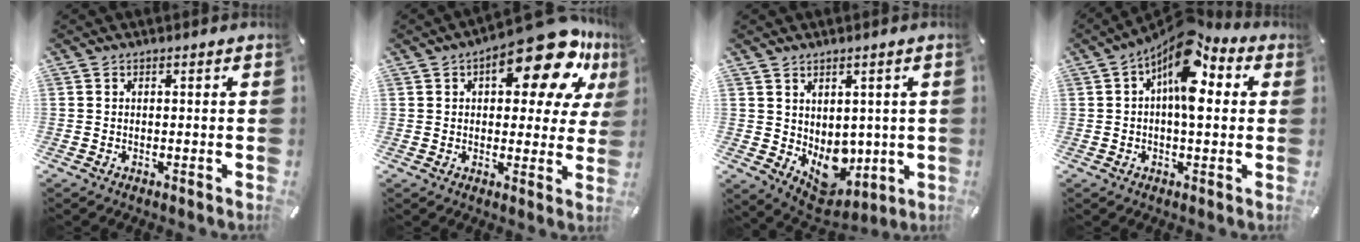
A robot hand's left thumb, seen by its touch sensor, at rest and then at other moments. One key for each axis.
{"total": 18.3, "fx": 9.5, "fy": 7.6, "fz": 13.7, "tx": -0.178, "ty": -0.052, "tz": 0.150}
{"total": 8.9, "fx": -1.2, "fy": 7.5, "fz": 4.6, "tx": -0.043, "ty": -0.025, "tz": -0.012}
{"total": 12.8, "fx": 4.3, "fy": 6.1, "fz": 10.4, "tx": -0.148, "ty": -0.032, "tz": 0.075}